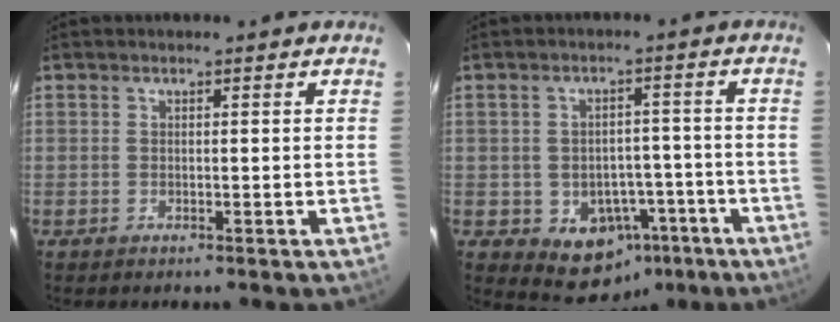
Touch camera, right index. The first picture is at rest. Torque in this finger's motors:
{"motor_torque": [1.12, -1.01, 0.31, 0.01]}